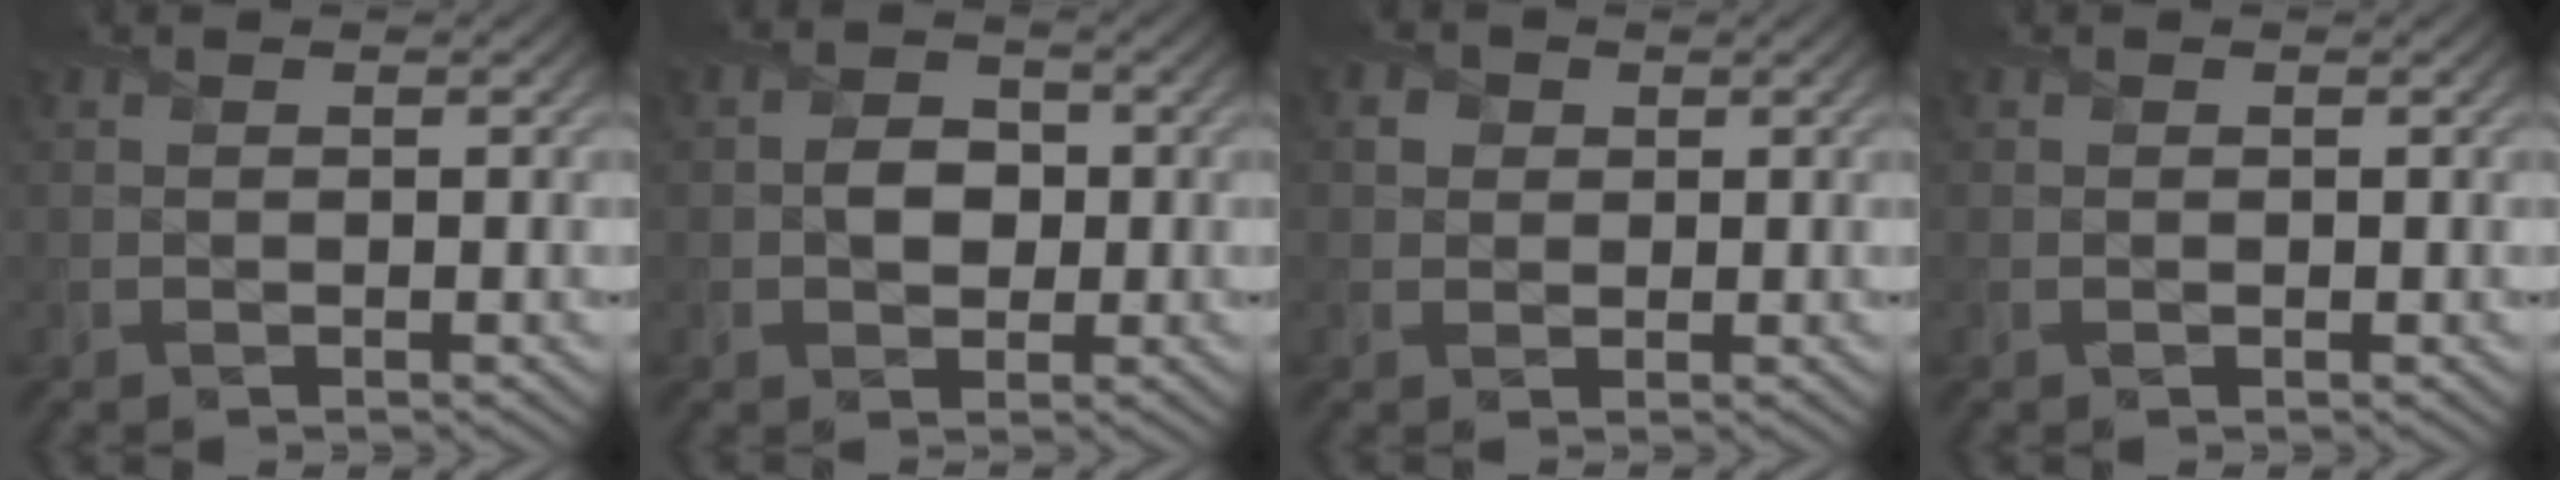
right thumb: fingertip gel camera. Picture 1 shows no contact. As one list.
[{"total": 2.8, "force": [-0.4, 2.3, 1.5], "torque": [-0.026, -0.003, -0.014]}, {"total": 1.7, "force": [0.5, 1.6, 0.3], "torque": [-0.005, -0.001, 0.005]}, {"total": 0.0}]